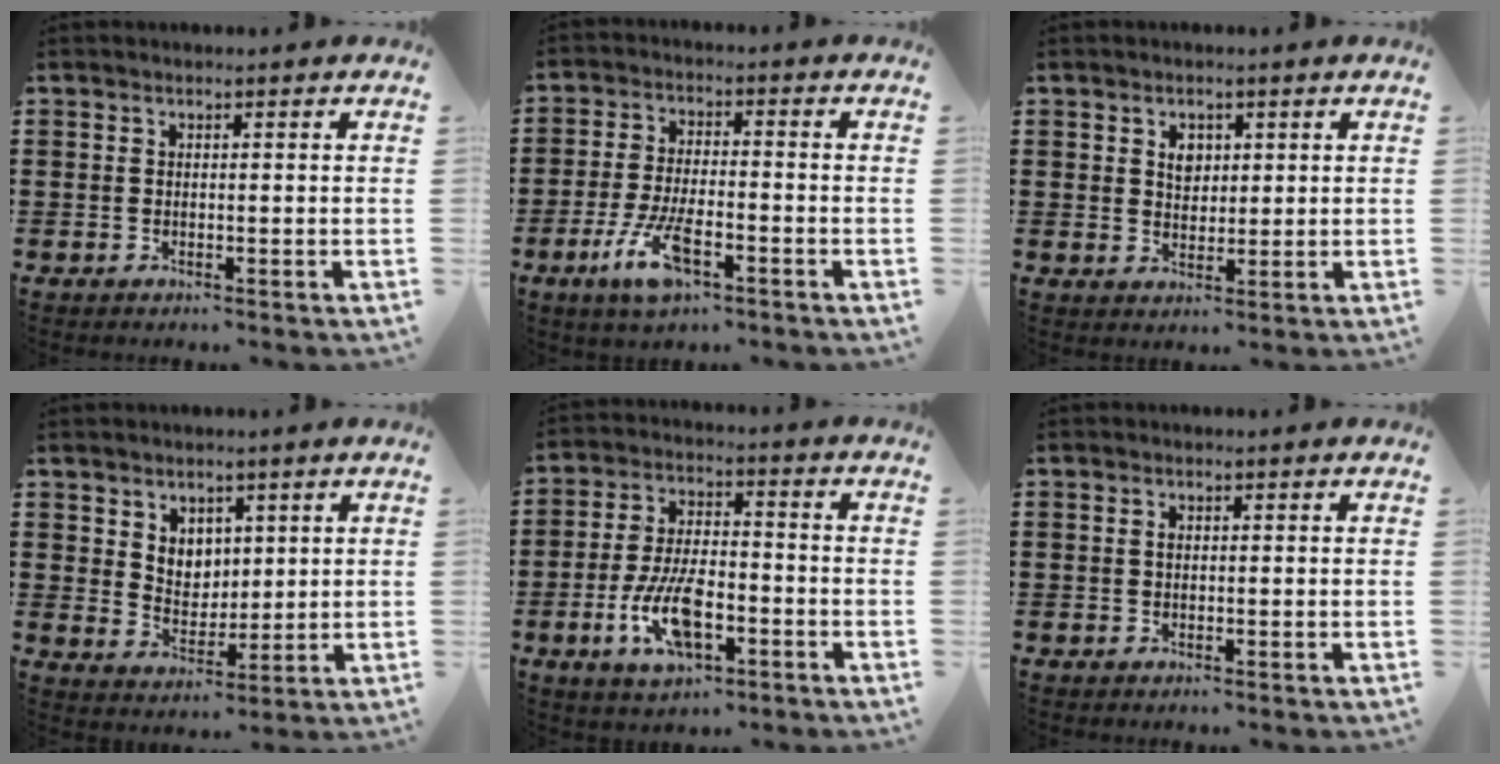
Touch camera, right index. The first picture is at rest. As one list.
[{"total": 8.2, "force": [-3.9, 2.8, 6.6], "torque": [-0.142, -0.006, -0.071]}, {"total": 2.8, "force": [1.1, 2.0, 1.6], "torque": [-0.022, 0.001, 0.015]}, {"total": 4.6, "force": [2.7, 3.6, 0.9], "torque": [-0.030, 0.001, 0.049]}, {"total": 10.0, "force": [-3.8, 4.5, 8.0], "torque": [-0.176, -0.002, -0.070]}, {"total": 0.6, "force": [0.1, 0.4, 0.5], "torque": [-0.011, -0.001, 0.002]}]